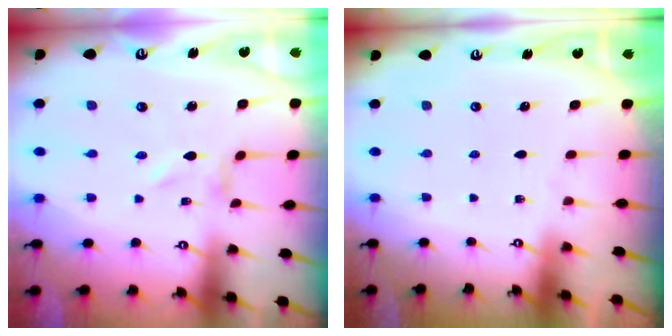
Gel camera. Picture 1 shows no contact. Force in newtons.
{"total": 0.0}